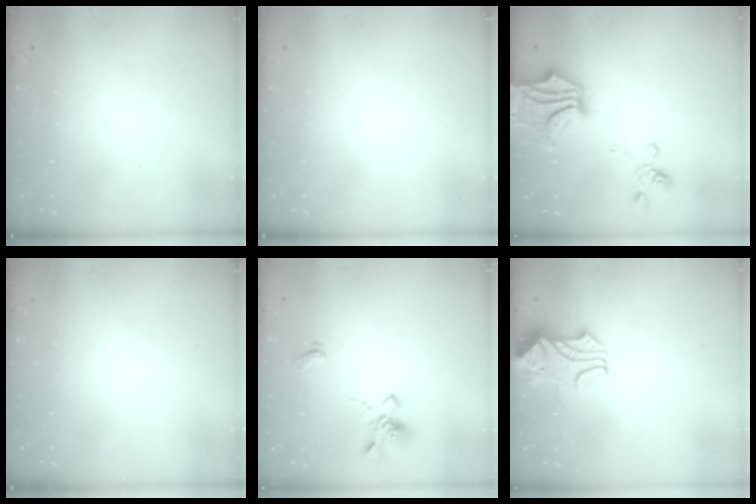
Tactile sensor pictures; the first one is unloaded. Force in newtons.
{"total": 0.0}
{"total": 6.2, "press": 5.4, "slide": 3.1}
{"total": 0.0}
{"total": 2.4, "press": 2.0, "slide": 1.2}
{"total": 2.4, "press": 2.2, "slide": 1.0}